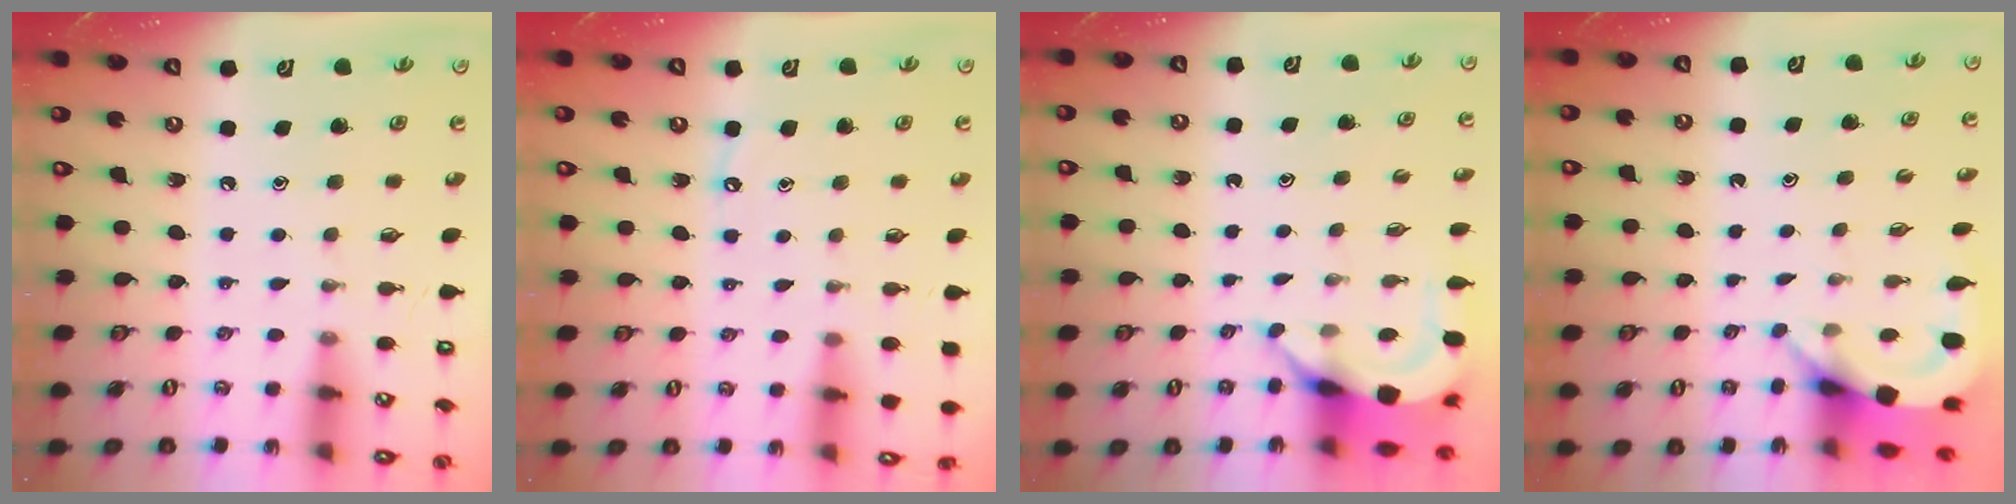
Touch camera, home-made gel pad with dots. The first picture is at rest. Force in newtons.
{"total": 2.6, "press": 2.6, "slide": 0.4}
{"total": 5.0, "press": 5.0, "slide": 0.6}
{"total": 3.7, "press": 3.7, "slide": 0.3}